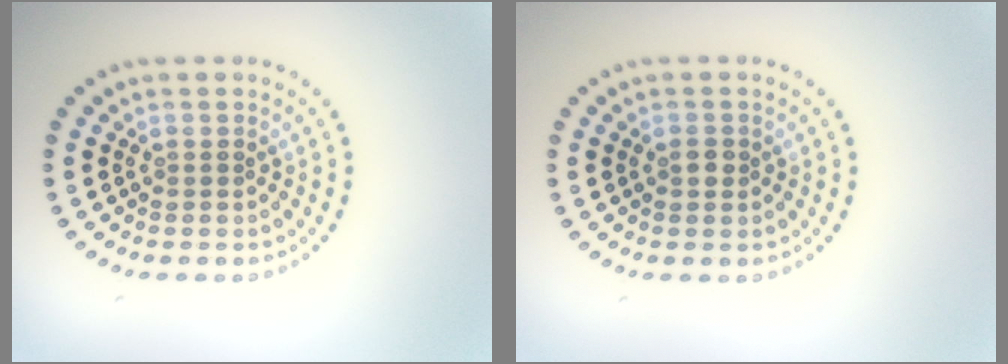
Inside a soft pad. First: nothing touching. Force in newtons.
{"total": 0.8, "press": 0.8, "slide": 0.2}